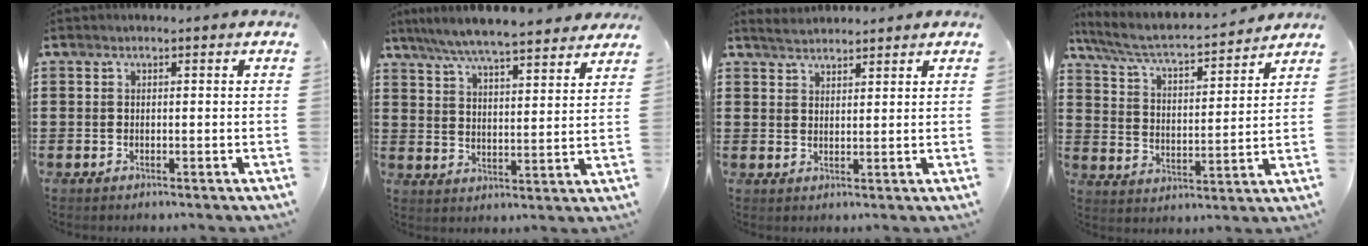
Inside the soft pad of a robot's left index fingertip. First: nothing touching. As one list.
[{"total": 6.5, "force": [6.0, 0.2, 2.3], "torque": [-0.068, -0.029, 0.106]}, {"total": 2.4, "force": [2.4, 0.4, 0.4], "torque": [-0.013, 0.001, 0.046]}, {"total": 5.0, "force": [4.4, 0.5, 2.3], "torque": [-0.067, -0.033, 0.067]}]